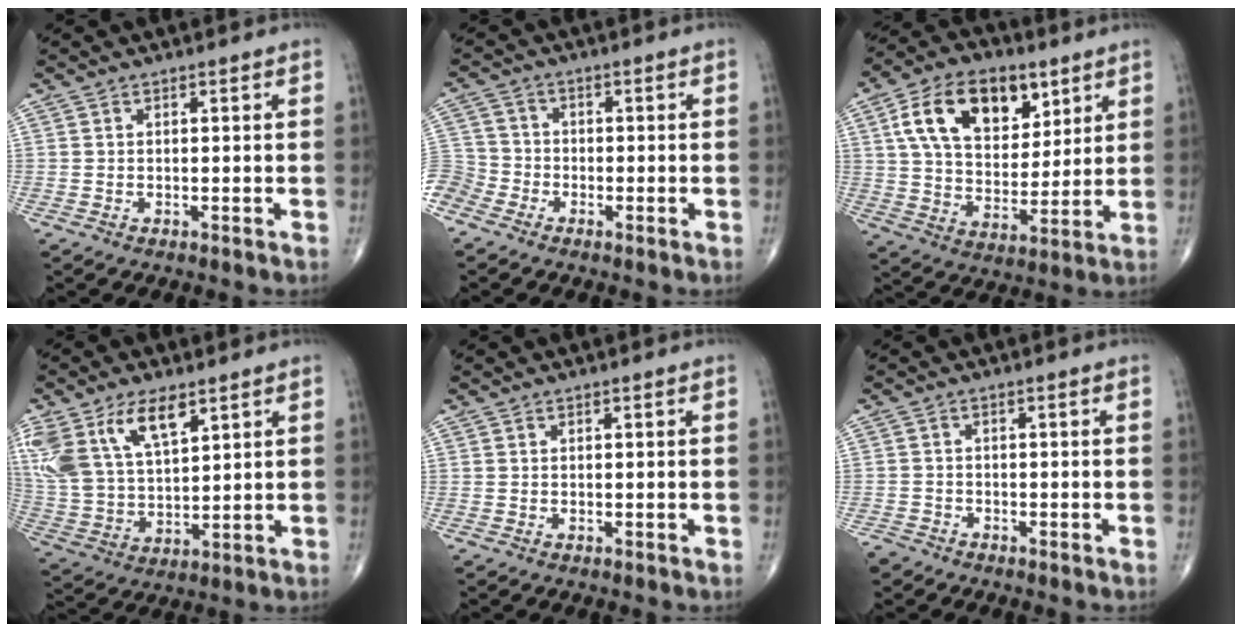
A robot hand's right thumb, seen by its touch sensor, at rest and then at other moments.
{"total": 7.5, "force": [-4.4, 5.7, 2.0], "torque": [-0.054, 0.019, -0.095]}
{"total": 18.4, "force": [7.9, 11.1, 12.4], "torque": [-0.174, -0.020, 0.139]}
{"total": 16.9, "force": [8.7, 8.6, 11.6], "torque": [-0.233, -0.022, 0.175]}
{"total": 0.0}
{"total": 2.5, "force": [-2.1, 1.5, -0.1], "torque": [-0.002, 0.003, -0.042]}